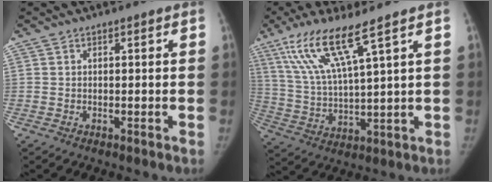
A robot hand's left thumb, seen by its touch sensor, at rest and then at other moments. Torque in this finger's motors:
{"motor_torque": [0.70, -0.39, 1.70, -1.06, 0.52]}